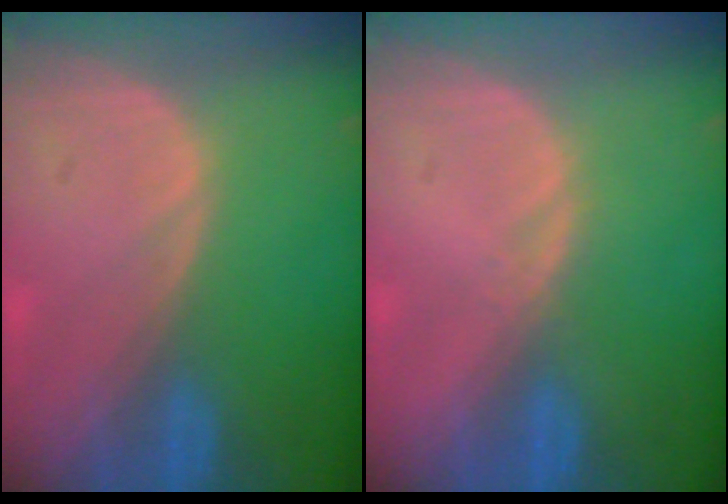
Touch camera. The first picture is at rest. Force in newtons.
{"total": 0.8, "press": 0.6, "slide": 0.5}